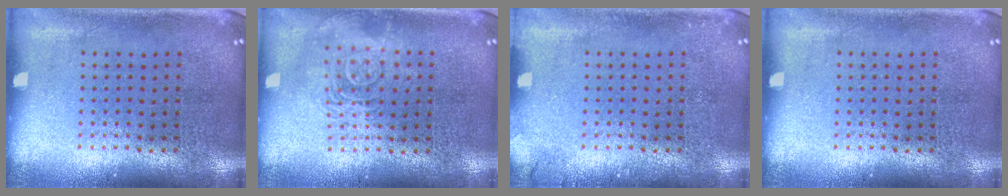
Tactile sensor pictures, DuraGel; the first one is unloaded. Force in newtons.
{"total": 2.6, "press": 2.6, "slide": 0.4}
{"total": 0.9, "press": 0.9, "slide": 0.1}
{"total": 0.0}